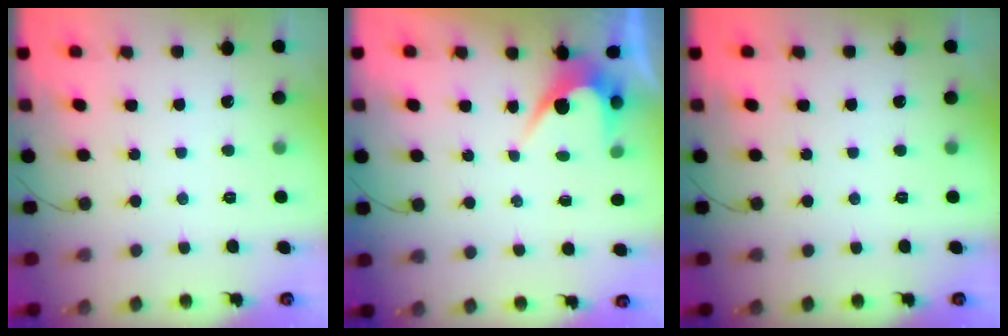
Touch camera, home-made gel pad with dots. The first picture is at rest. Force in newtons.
{"total": 4.2, "press": 4.2, "slide": 0.2}
{"total": 0.0}